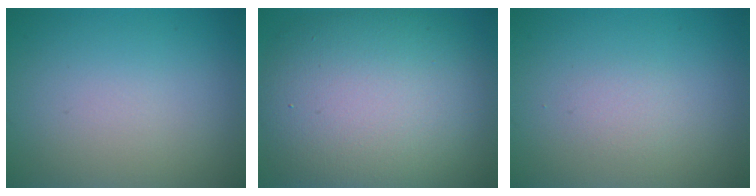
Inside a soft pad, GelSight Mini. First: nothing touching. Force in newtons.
{"total": 13.4, "press": 13.4, "slide": 0.4}
{"total": 1.0, "press": 1.0, "slide": 0.0}